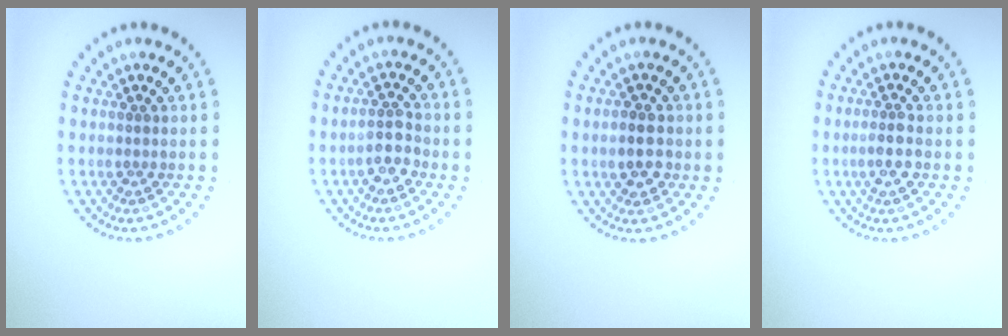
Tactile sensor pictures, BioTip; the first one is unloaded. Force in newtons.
{"total": 2.2, "press": 2.0, "slide": 0.8}
{"total": 2.6, "press": 2.6, "slide": 0.4}
{"total": 1.8, "press": 1.7, "slide": 0.6}